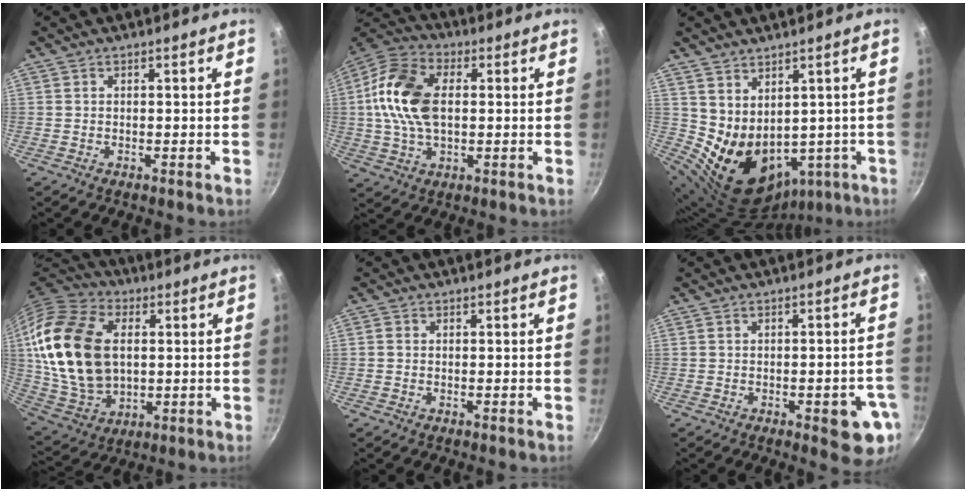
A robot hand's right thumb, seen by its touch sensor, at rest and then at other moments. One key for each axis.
{"total": 4.0, "fx": -1.9, "fy": 2.8, "fz": 2.1, "tx": -0.045, "ty": 0.035, "tz": -0.053}
{"total": 12.7, "fx": 1.9, "fy": 9.5, "fz": 8.2, "tx": -0.120, "ty": -0.021, "tz": 0.073}
{"total": 23.5, "fx": 3.2, "fy": 15.7, "fz": 17.3, "tx": -0.314, "ty": 0.002, "tz": 0.065}
{"total": 0.7, "fx": -0.1, "fy": 0.7, "fz": 0.3, "tx": -0.004, "ty": 0.002, "tz": -0.004}
{"total": 8.6, "fx": -2.8, "fy": 3.1, "fz": 7.6, "tx": -0.065, "ty": 0.010, "tz": -0.031}